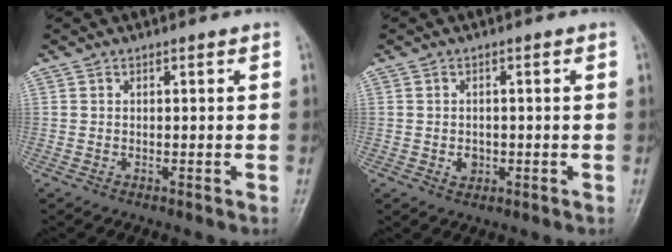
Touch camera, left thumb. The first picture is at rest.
{"total": 2.2, "force": [-0.5, 1.8, 1.1], "torque": [-0.008, 0.002, -0.004]}